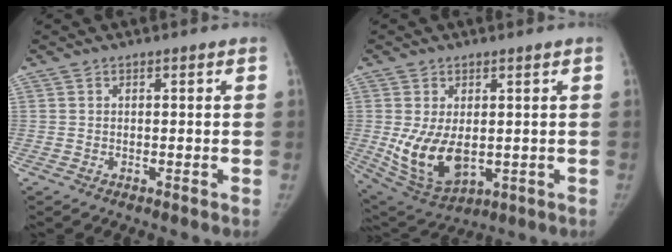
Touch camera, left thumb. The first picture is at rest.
{"total": 11.3, "force": [-0.6, 6.6, 9.2], "torque": [-0.159, -0.019, 0.014]}